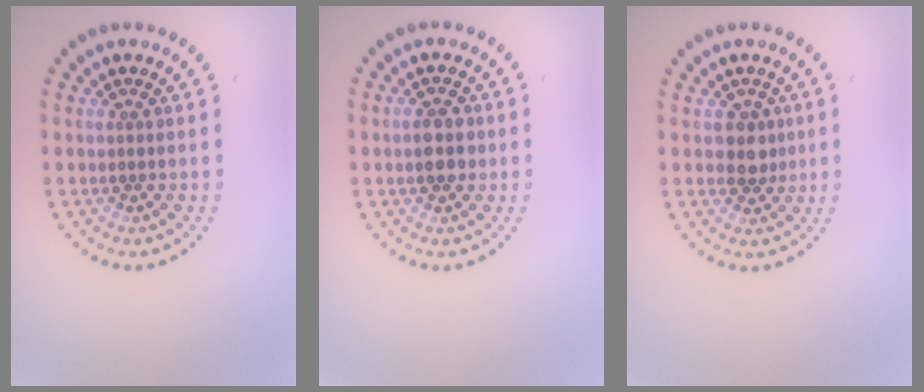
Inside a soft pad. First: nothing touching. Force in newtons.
{"total": 2.5, "press": 2.4, "slide": 0.2}
{"total": 1.9, "press": 1.8, "slide": 0.7}